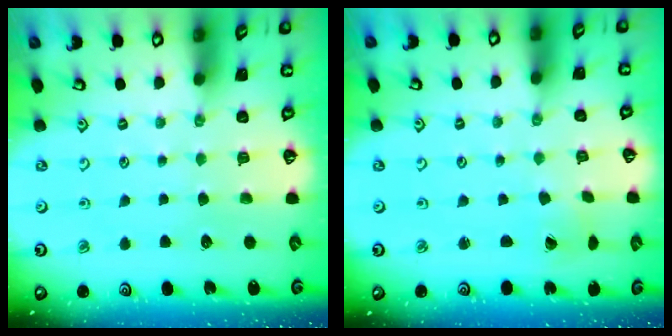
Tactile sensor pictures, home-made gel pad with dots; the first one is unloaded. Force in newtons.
{"total": 1.2, "press": 1.1, "slide": 0.4}